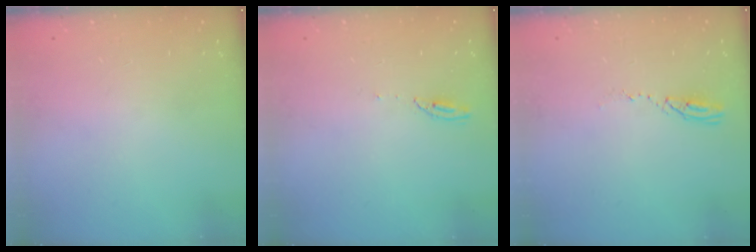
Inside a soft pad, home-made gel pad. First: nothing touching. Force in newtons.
{"total": 4.4, "press": 4.4, "slide": 0.1}
{"total": 4.1, "press": 4.1, "slide": 0.4}